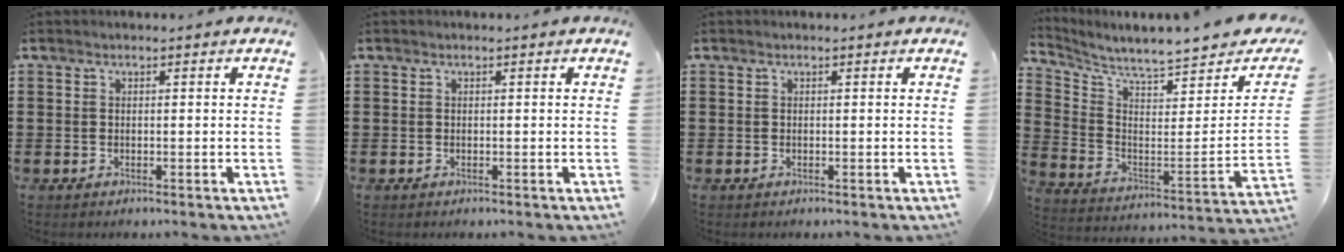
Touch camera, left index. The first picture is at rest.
{"total": 0.0}
{"total": 0.0}
{"total": 5.7, "force": [5.2, -0.5, 2.2], "torque": [-0.072, -0.061, 0.082]}